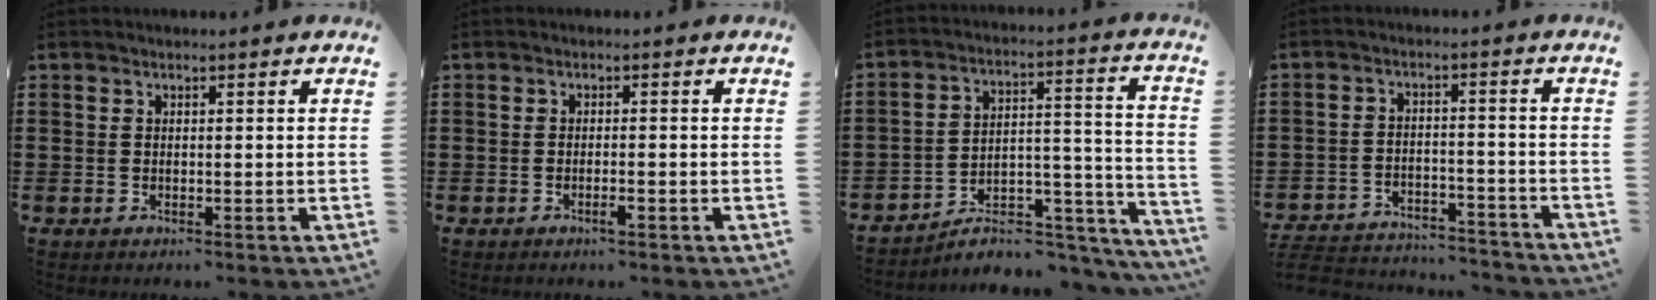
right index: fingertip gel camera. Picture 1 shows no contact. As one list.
[{"total": 1.3, "force": [-0.7, 0.0, 1.1], "torque": [-0.019, -0.006, -0.010]}, {"total": 6.4, "force": [-5.2, 2.4, 2.7], "torque": [-0.041, 0.009, -0.098]}, {"total": 5.3, "force": [-5.1, 0.7, 1.0], "torque": [-0.031, 0.000, -0.106]}]